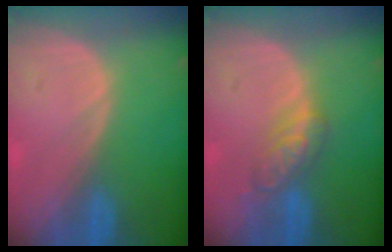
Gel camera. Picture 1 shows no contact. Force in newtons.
{"total": 4.9, "press": 4.9, "slide": 0.5}